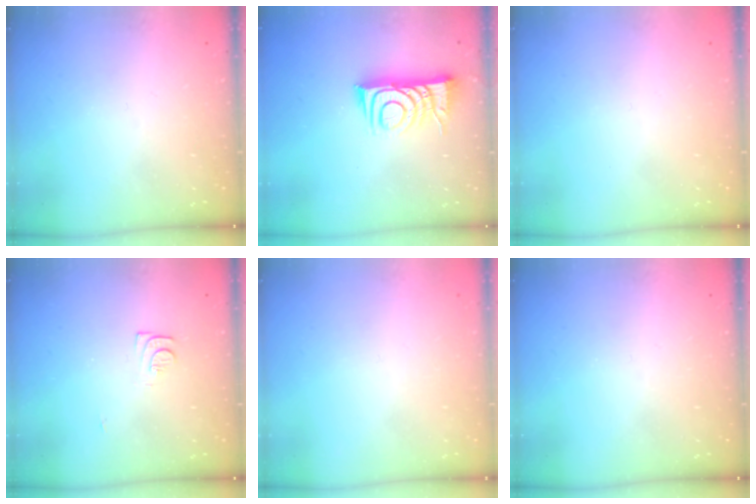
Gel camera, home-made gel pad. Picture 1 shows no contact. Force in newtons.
{"total": 9.8, "press": 9.8, "slide": 1.2}
{"total": 1.6, "press": 1.6, "slide": 0.1}
{"total": 7.0, "press": 7.0, "slide": 0.6}
{"total": 1.5, "press": 1.5, "slide": 0.1}
{"total": 0.0}